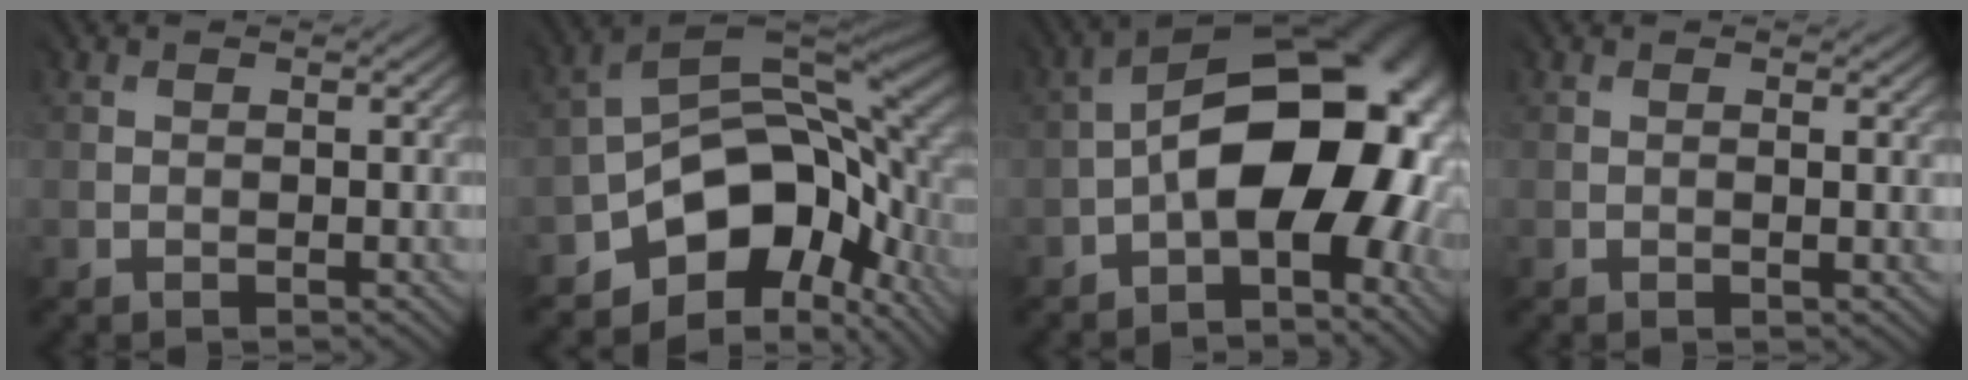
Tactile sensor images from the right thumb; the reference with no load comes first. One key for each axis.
{"total": 10.9, "fx": -5.1, "fy": 7.0, "fz": 6.5, "tx": -0.103, "ty": -0.004, "tz": -0.101}
{"total": 17.0, "fx": -2.6, "fy": 9.3, "fz": 14.0, "tx": -0.191, "ty": 0.003, "tz": -0.041}
{"total": 0.8, "fx": 0.2, "fy": -0.1, "fz": 0.7, "tx": -0.017, "ty": 0.000, "tz": 0.003}